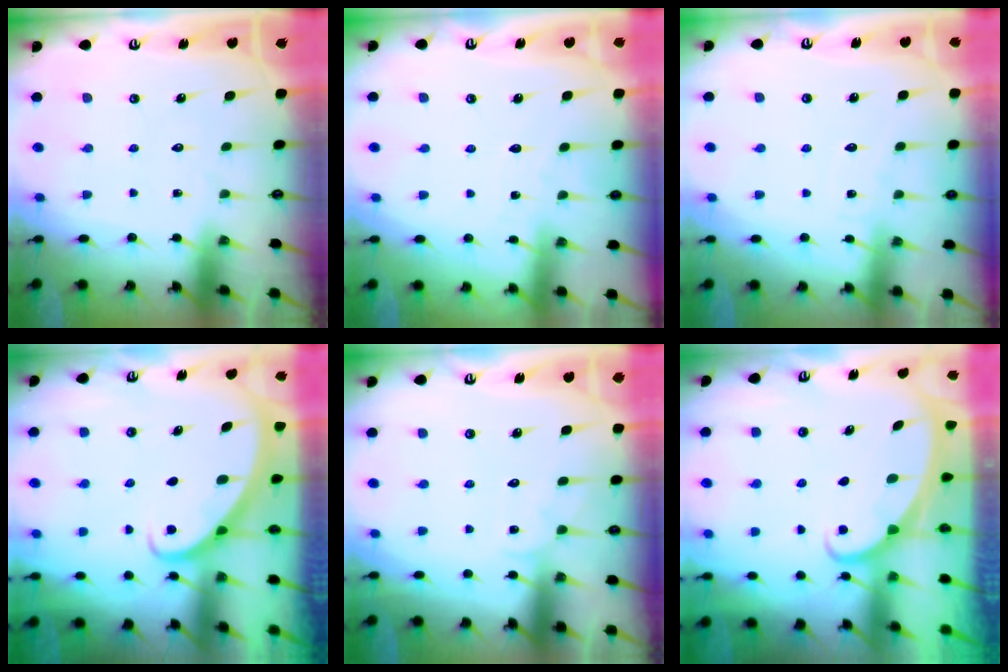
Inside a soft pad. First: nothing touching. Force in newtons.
{"total": 2.1, "press": 2.1, "slide": 0.3}
{"total": 2.9, "press": 2.9, "slide": 0.4}
{"total": 2.7, "press": 2.7, "slide": 0.2}
{"total": 2.9, "press": 2.8, "slide": 0.3}
{"total": 1.5, "press": 1.5, "slide": 0.1}